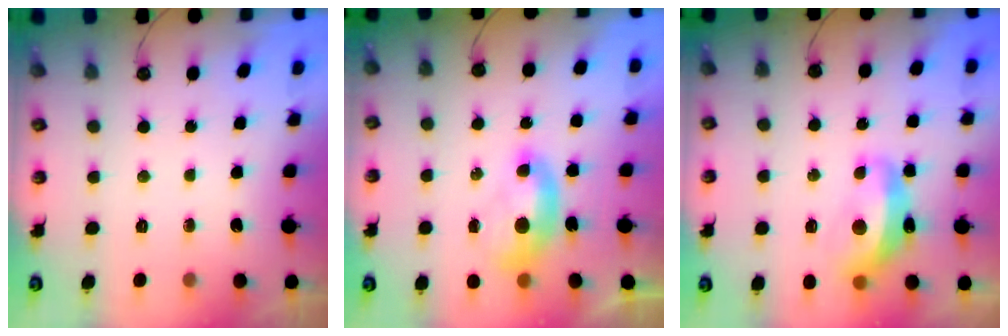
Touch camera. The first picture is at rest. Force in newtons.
{"total": 1.5, "press": 1.3, "slide": 0.7}
{"total": 6.1, "press": 6.0, "slide": 0.9}